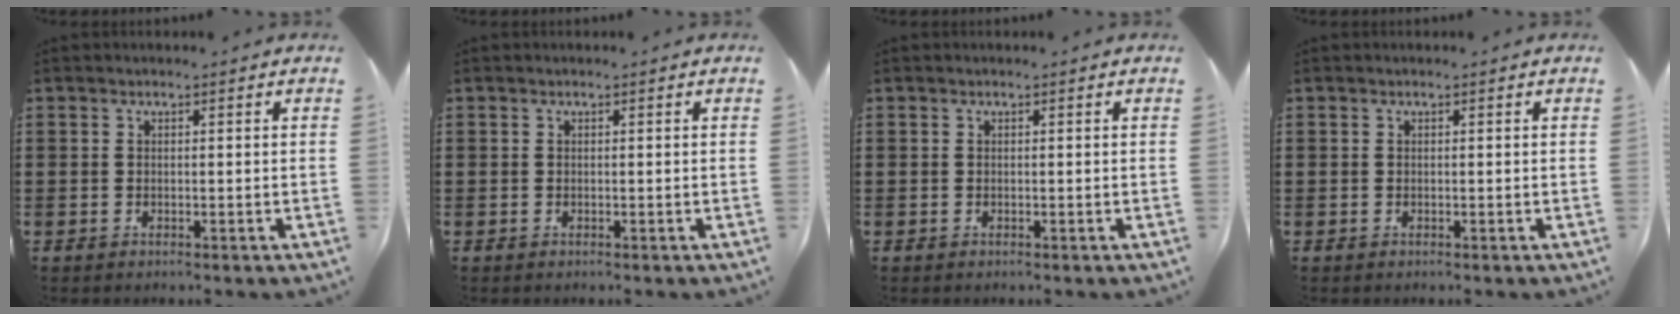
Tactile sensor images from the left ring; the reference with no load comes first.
{"total": 0.0}
{"total": 0.0}
{"total": 0.0}